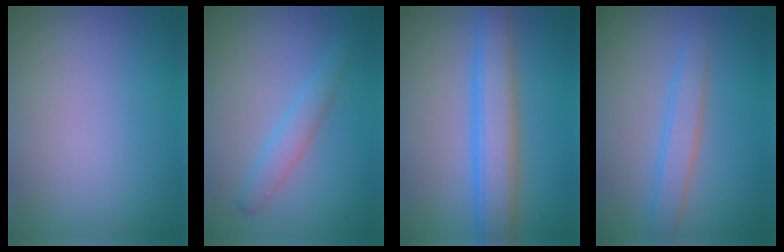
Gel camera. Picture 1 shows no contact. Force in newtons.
{"total": 2.1, "press": 2.1, "slide": 0.2}
{"total": 5.3, "press": 5.2, "slide": 0.2}
{"total": 2.5, "press": 2.5, "slide": 0.0}